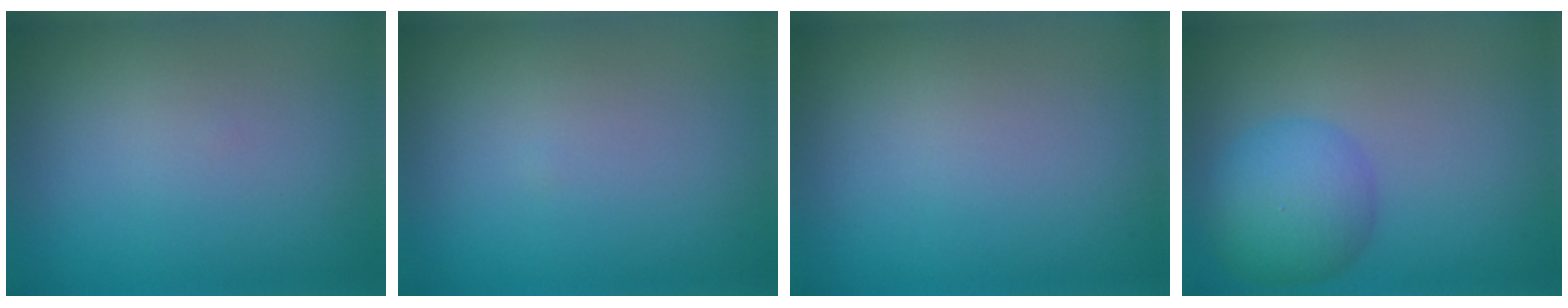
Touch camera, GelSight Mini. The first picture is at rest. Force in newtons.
{"total": 0.0}
{"total": 0.0}
{"total": 5.0, "press": 4.9, "slide": 0.2}